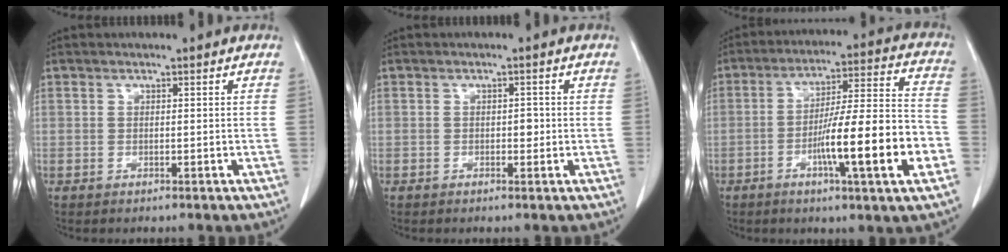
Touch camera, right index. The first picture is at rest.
{"total": 1.2, "force": [-0.1, 0.8, 0.9], "torque": [-0.009, 0.003, -0.001]}
{"total": 16.1, "force": [-5.3, 0.4, 15.2], "torque": [-0.249, 0.001, -0.082]}